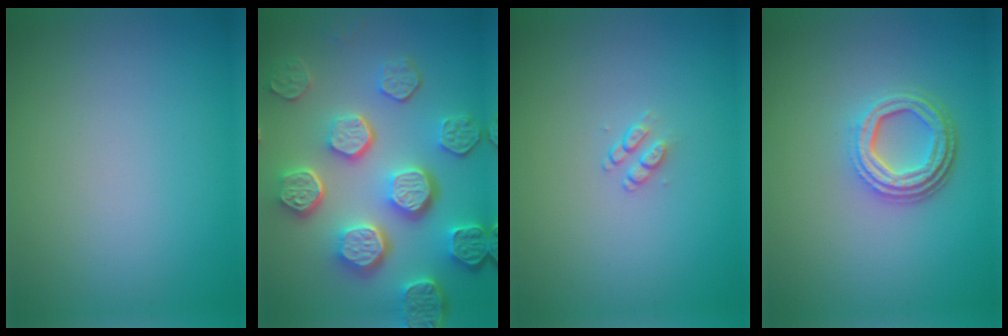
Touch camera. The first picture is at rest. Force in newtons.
{"total": 8.4, "press": 6.1, "slide": 5.8}
{"total": 1.1, "press": 0.7, "slide": 0.8}
{"total": 4.2, "press": 3.2, "slide": 2.7}